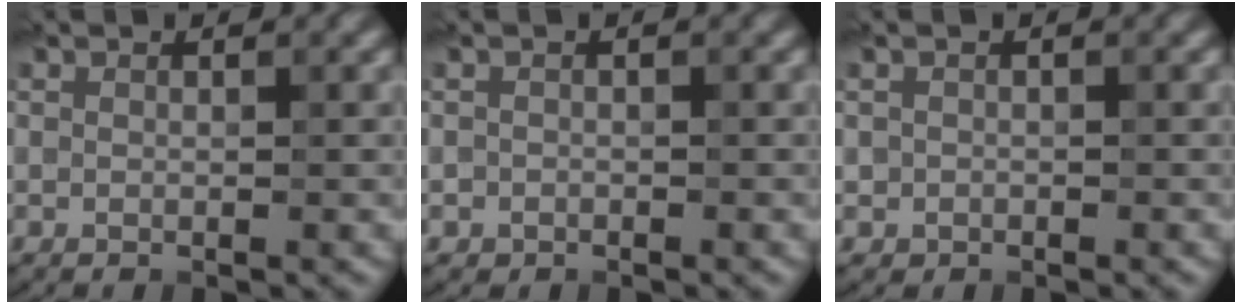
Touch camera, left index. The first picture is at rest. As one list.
[{"total": 0.7, "force": [-0.4, 0.6, -0.1], "torque": [0.007, -0.003, -0.007]}, {"total": 0.8, "force": [-0.2, 0.8, -0.1], "torque": [0.012, -0.004, -0.006]}]